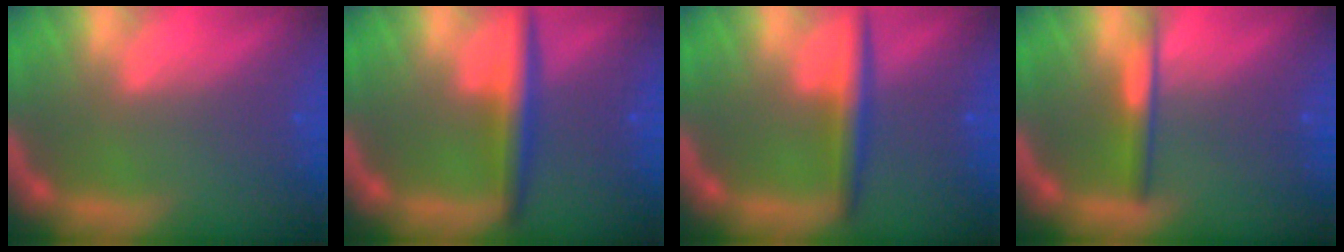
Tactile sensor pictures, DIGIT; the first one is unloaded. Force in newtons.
{"total": 4.0}
{"total": 3.5}
{"total": 2.4}